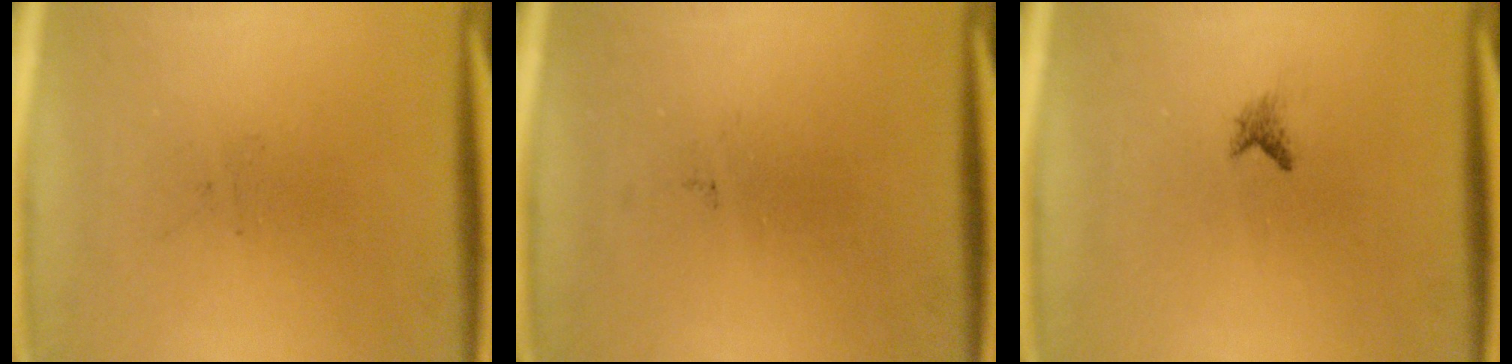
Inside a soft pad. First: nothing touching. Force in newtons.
{"total": 0.0}
{"total": 0.8}